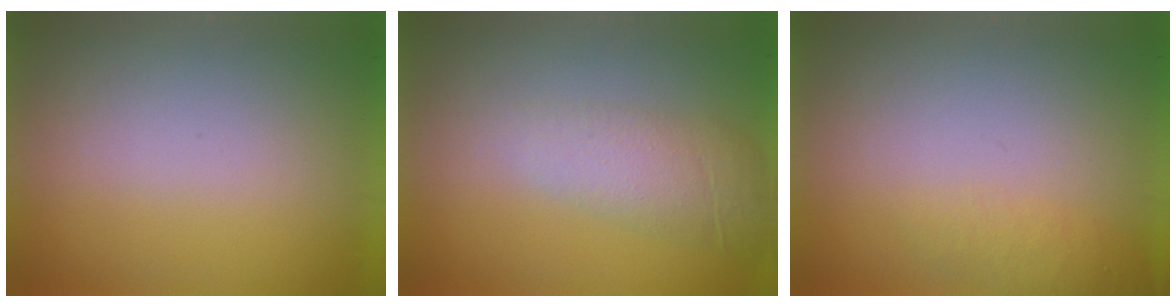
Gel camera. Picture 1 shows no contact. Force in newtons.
{"total": 1.0}
{"total": 1.3}